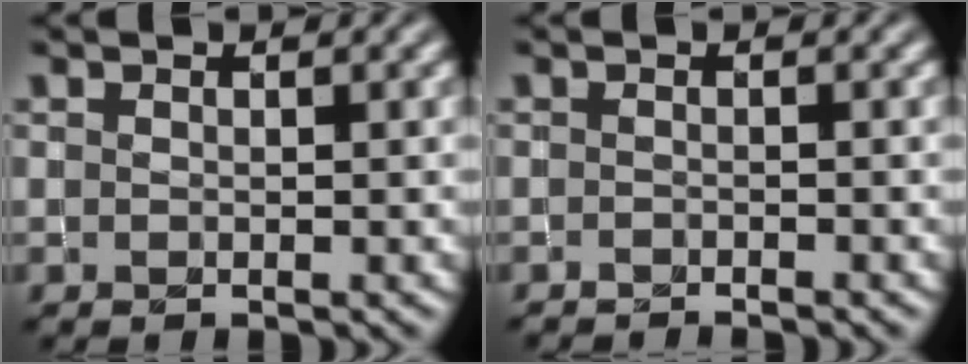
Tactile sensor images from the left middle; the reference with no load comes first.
{"total": 1.4, "force": [-1.4, 0.0, 0.4], "torque": [-0.005, -0.002, -0.026]}